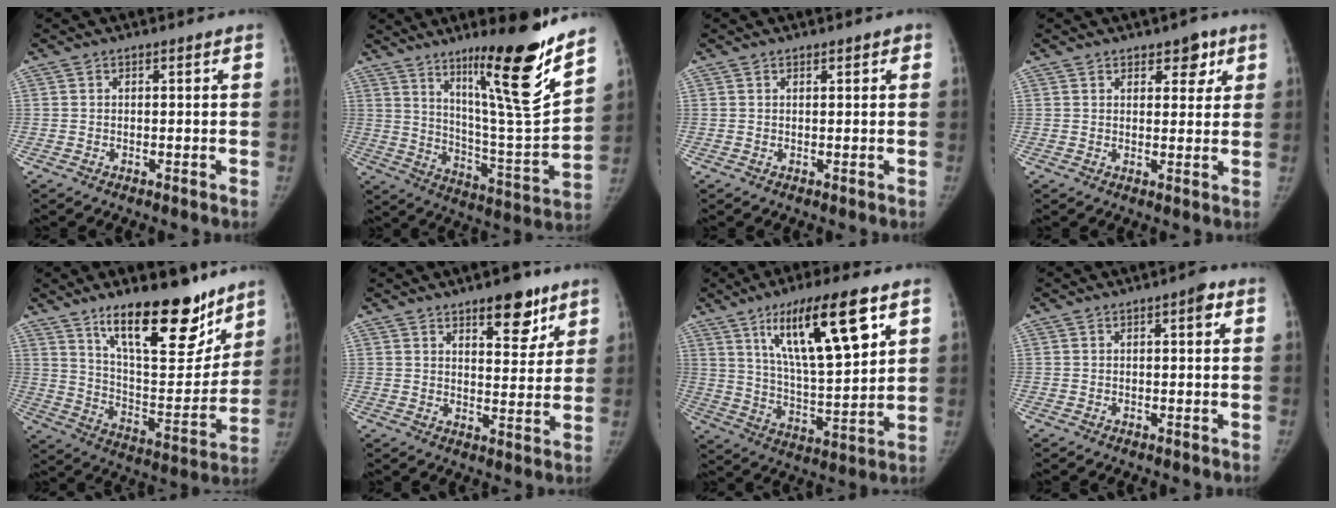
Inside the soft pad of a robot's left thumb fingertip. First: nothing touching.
{"total": 21.4, "force": [13.7, 1.8, 16.3], "torque": [-0.220, -0.088, 0.228]}
{"total": 0.7, "force": [0.4, 0.5, 0.2], "torque": [0.008, 0.000, 0.000]}
{"total": 4.0, "force": [2.3, 2.6, 2.0], "torque": [0.007, -0.010, 0.027]}
{"total": 21.7, "force": [14.7, 7.8, 13.9], "torque": [-0.159, -0.093, 0.236]}
{"total": 8.8, "force": [5.6, 3.8, 5.5], "torque": [-0.044, -0.033, 0.080]}
{"total": 18.7, "force": [9.1, 4.6, 15.7], "torque": [-0.245, -0.040, 0.162]}
{"total": 1.9, "force": [0.6, 0.6, 1.7], "torque": [-0.017, 0.002, 0.004]}